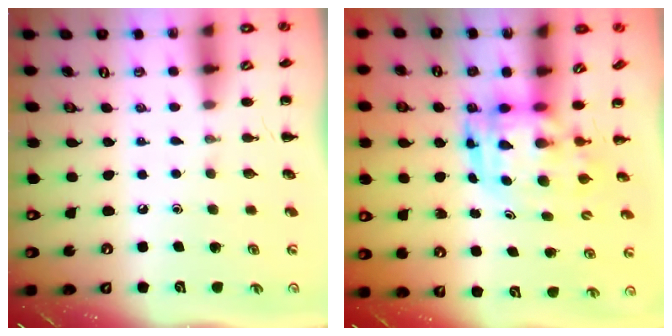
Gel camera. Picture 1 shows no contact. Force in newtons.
{"total": 3.8, "press": 3.7, "slide": 0.8}